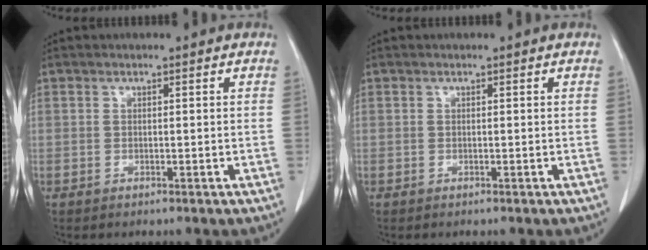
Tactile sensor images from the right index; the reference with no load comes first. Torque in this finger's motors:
{"motor_torque": [0.00, 0.00, 0.00, 0.00]}